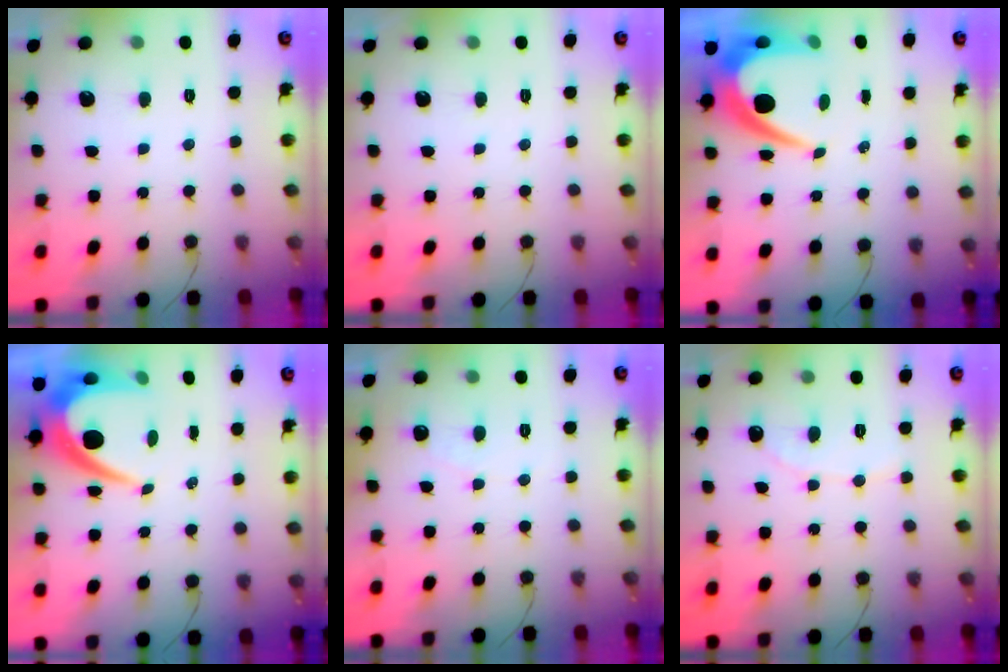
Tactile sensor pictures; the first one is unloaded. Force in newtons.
{"total": 0.0}
{"total": 8.8, "press": 8.8, "slide": 0.6}
{"total": 8.0, "press": 7.9, "slide": 0.7}
{"total": 2.4, "press": 2.4, "slide": 0.2}
{"total": 1.9, "press": 1.9, "slide": 0.1}